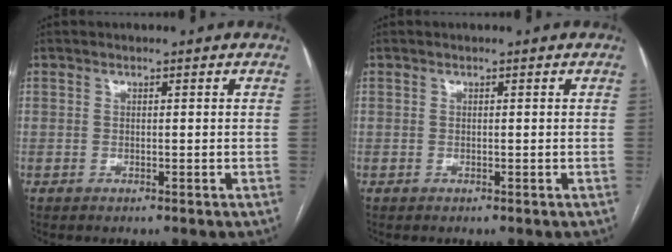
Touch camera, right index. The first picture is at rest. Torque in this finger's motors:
{"motor_torque": [0.00, 0.00, 0.04, 0.01]}